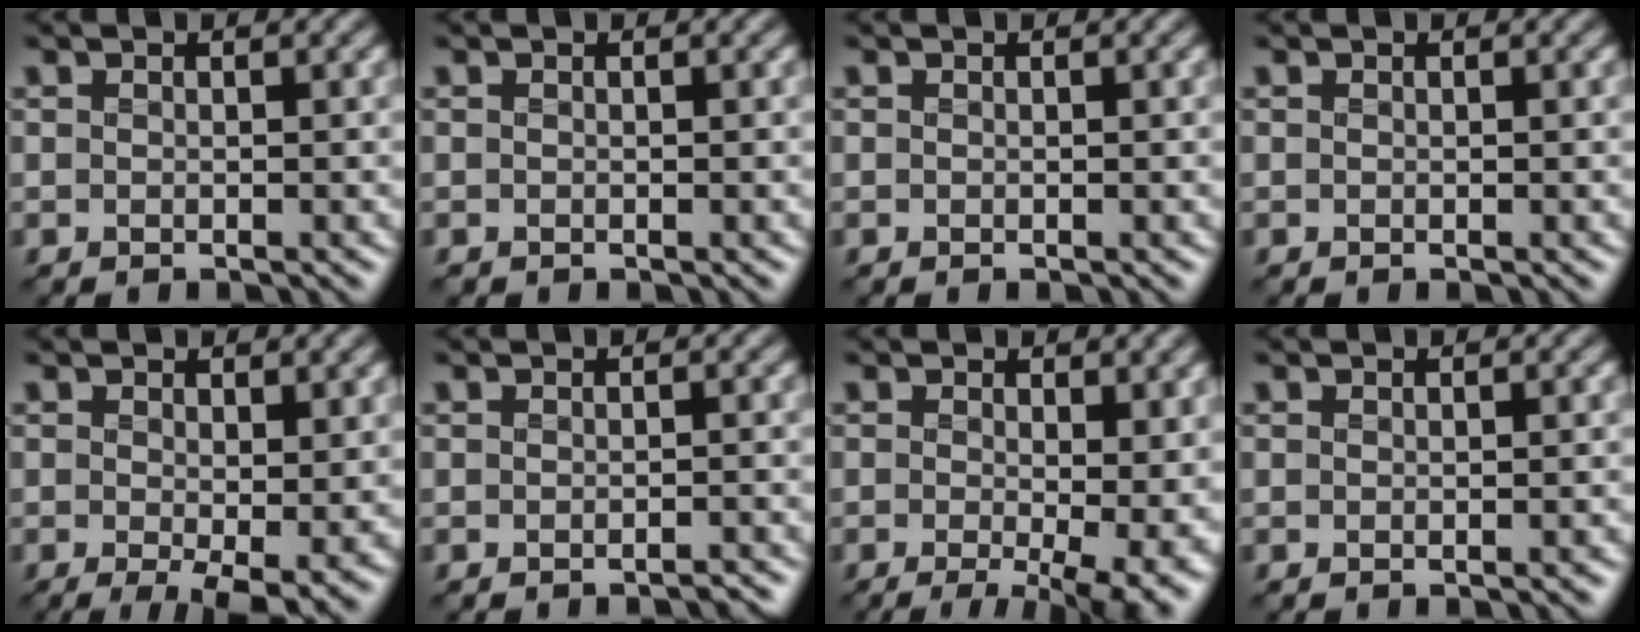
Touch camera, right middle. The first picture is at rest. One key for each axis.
{"total": 0.0}
{"total": 0.0}
{"total": 0.0}
{"total": 3.2, "fx": -0.1, "fy": 0.6, "fz": 3.1, "tx": -0.048, "ty": -0.015, "tz": 0.003}
{"total": 1.3, "fx": -1.3, "fy": 0.1, "fz": 0.3, "tx": 0.002, "ty": -0.001, "tz": -0.021}
{"total": 6.8, "fx": -0.7, "fy": 1.7, "fz": 6.5, "tx": -0.077, "ty": -0.019, "tz": -0.007}
{"total": 0.5, "fx": -0.3, "fy": 0.3, "fz": 0.3, "tx": -0.003, "ty": -0.001, "tz": -0.010}